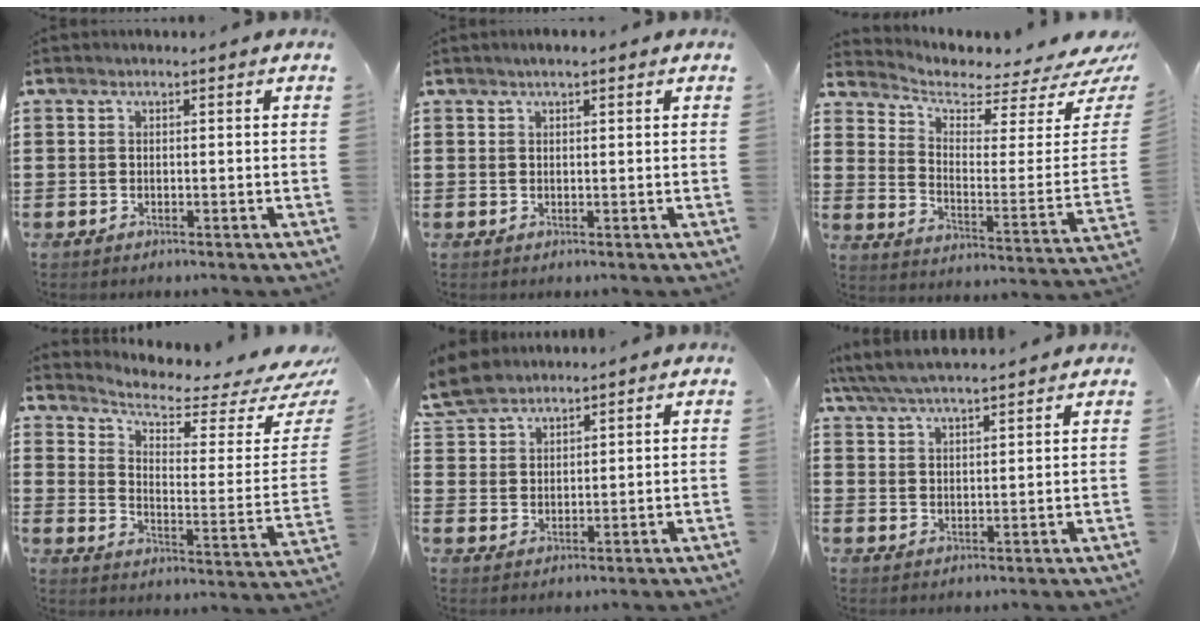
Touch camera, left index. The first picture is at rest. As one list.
[{"total": 1.0, "force": [0.7, 0.3, 0.6], "torque": [-0.013, 0.003, 0.011]}, {"total": 4.2, "force": [3.5, 1.4, 1.7], "torque": [-0.050, -0.040, 0.055]}, {"total": 4.9, "force": [3.9, 1.4, 2.5], "torque": [-0.065, -0.038, 0.062]}, {"total": 5.2, "force": [4.6, 1.8, 1.5], "torque": [-0.048, -0.002, 0.087]}, {"total": 4.7, "force": [4.4, 0.5, 1.7], "torque": [-0.049, -0.014, 0.079]}]